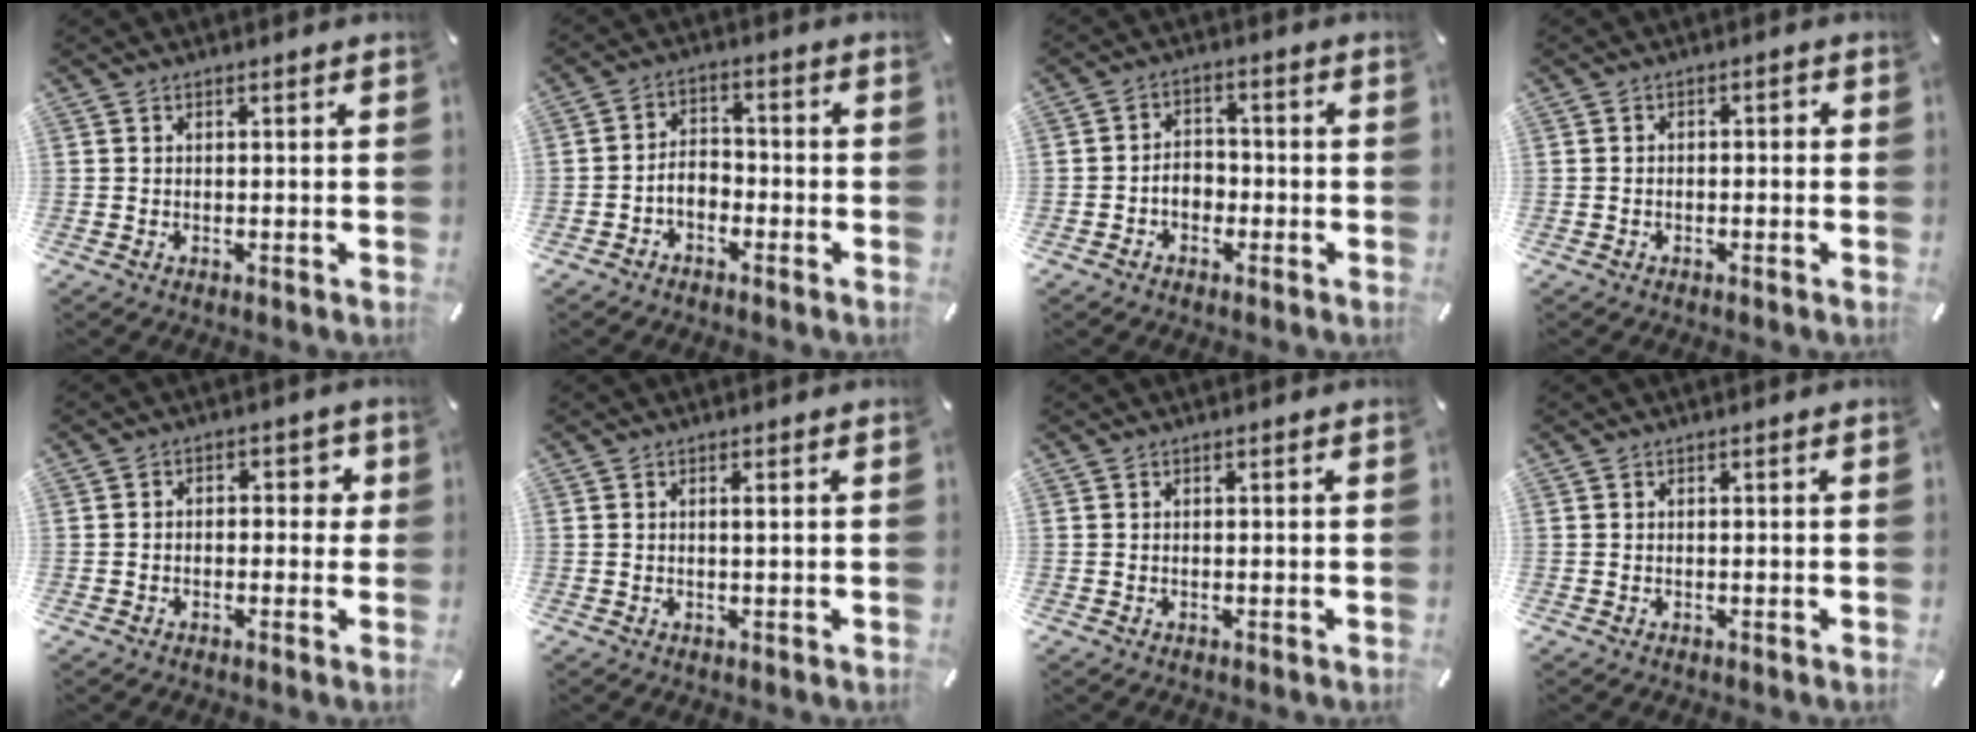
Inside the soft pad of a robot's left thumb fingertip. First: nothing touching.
{"total": 4.7, "force": [-2.6, 3.2, 2.3], "torque": [-0.044, 0.016, -0.049]}
{"total": 4.8, "force": [-1.8, 3.8, 2.3], "torque": [-0.042, 0.014, -0.034]}
{"total": 1.8, "force": [-1.1, 0.9, 1.0], "torque": [-0.020, 0.009, -0.025]}
{"total": 2.8, "force": [-1.2, 2.0, 1.7], "torque": [-0.023, 0.011, -0.028]}
{"total": 1.0, "force": [0.2, 0.1, 1.0], "torque": [-0.019, 0.000, 0.003]}
{"total": 0.0}
{"total": 0.0}